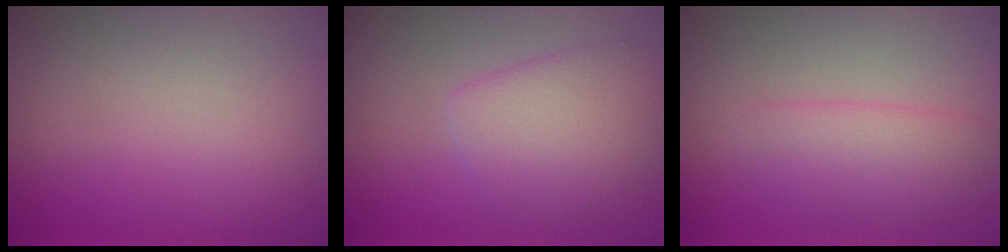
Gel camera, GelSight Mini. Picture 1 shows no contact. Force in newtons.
{"total": 3.9, "press": 3.9, "slide": 0.1}
{"total": 2.4, "press": 2.4, "slide": 0.1}